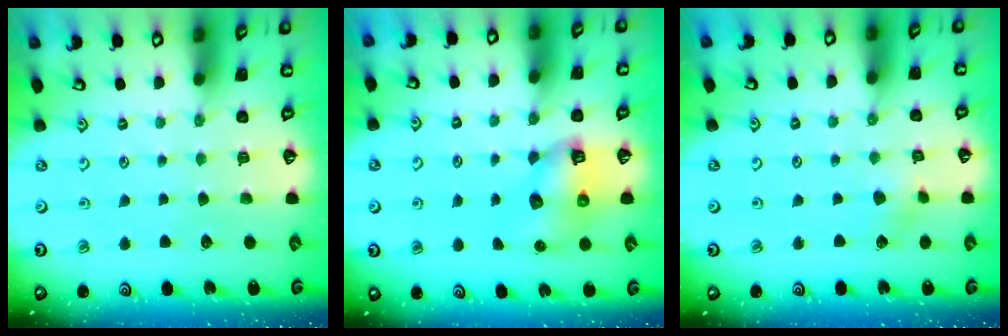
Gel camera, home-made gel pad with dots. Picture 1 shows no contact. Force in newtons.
{"total": 7.7, "press": 7.7, "slide": 0.8}
{"total": 2.7, "press": 2.6, "slide": 0.5}